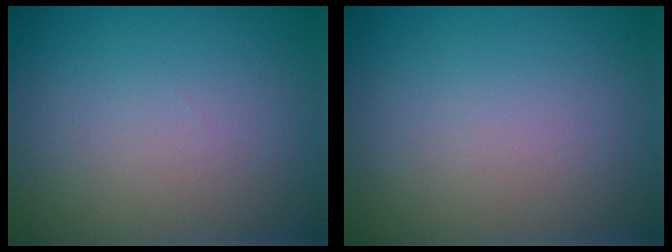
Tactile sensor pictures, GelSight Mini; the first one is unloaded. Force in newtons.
{"total": 0.0}